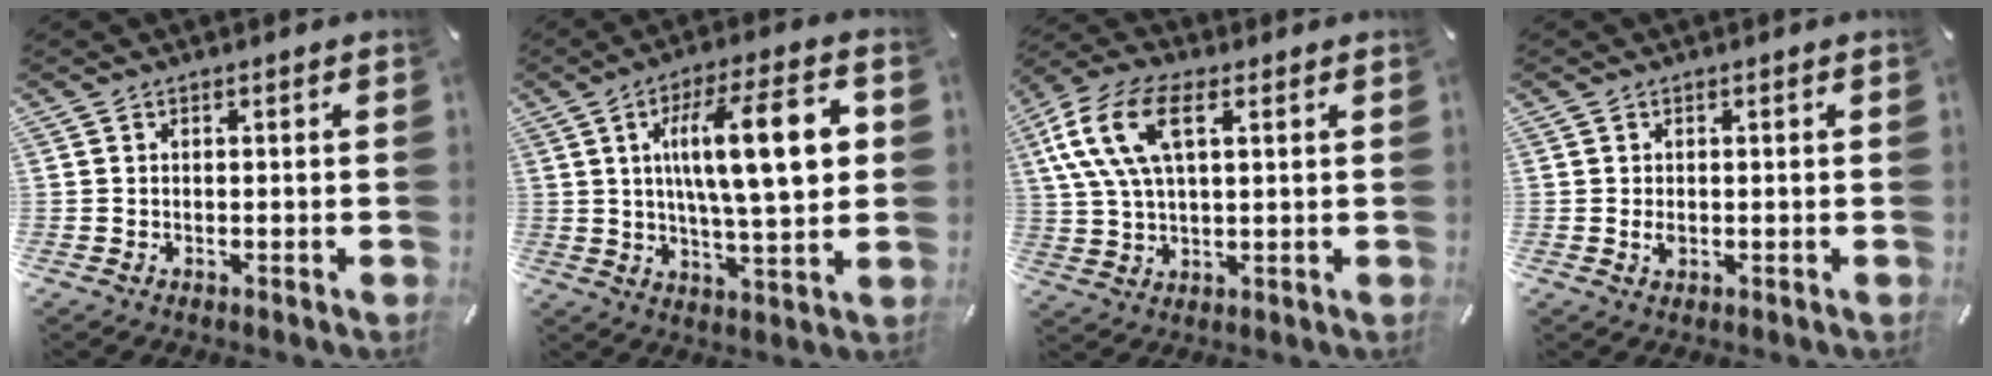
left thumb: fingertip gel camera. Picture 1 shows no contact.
{"total": 19.5, "force": [4.0, 5.9, 18.2], "torque": [-0.296, -0.001, 0.048]}
{"total": 13.4, "force": [4.7, 7.1, 10.4], "torque": [-0.238, 0.008, 0.082]}
{"total": 2.2, "force": [-0.2, 1.3, 1.7], "torque": [-0.040, -0.001, -0.008]}